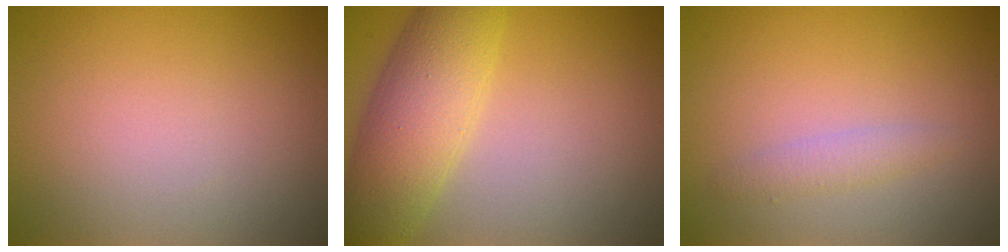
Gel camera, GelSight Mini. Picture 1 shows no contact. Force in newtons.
{"total": 6.9, "press": 6.9, "slide": 0.3}
{"total": 1.4, "press": 1.4, "slide": 0.1}